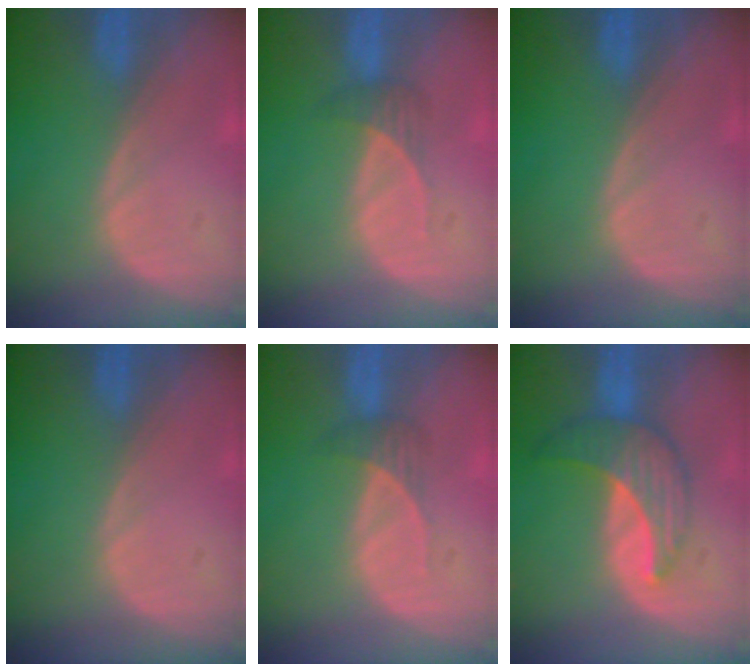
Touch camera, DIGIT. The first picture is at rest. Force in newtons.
{"total": 2.1, "press": 1.9, "slide": 0.9}
{"total": 0.0}
{"total": 0.0}
{"total": 2.1, "press": 1.9, "slide": 0.9}
{"total": 7.3, "press": 6.7, "slide": 2.9}